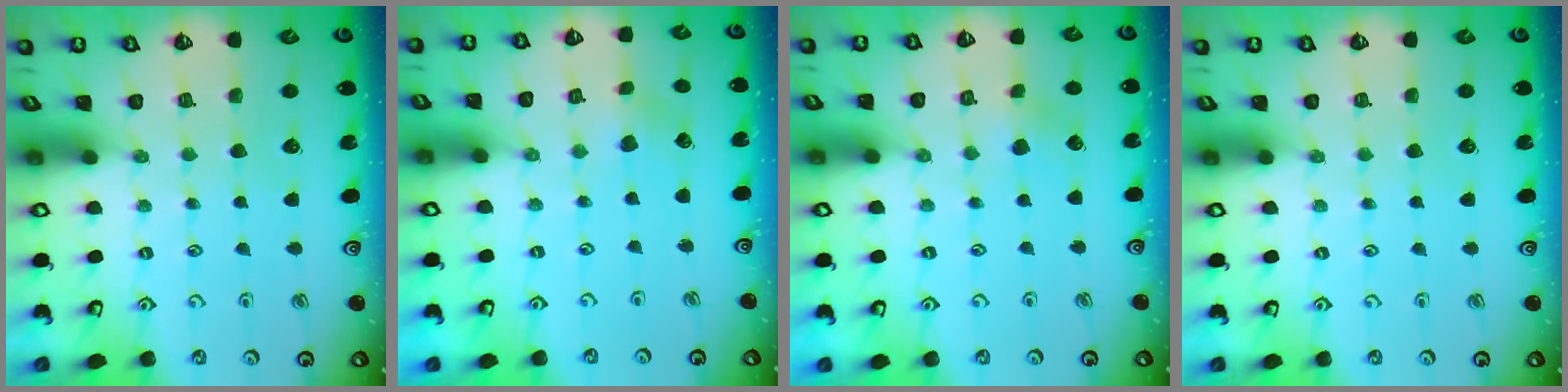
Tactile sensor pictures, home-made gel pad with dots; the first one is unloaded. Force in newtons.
{"total": 2.5, "press": 2.5, "slide": 0.4}
{"total": 3.0, "press": 3.0, "slide": 0.3}
{"total": 0.0}